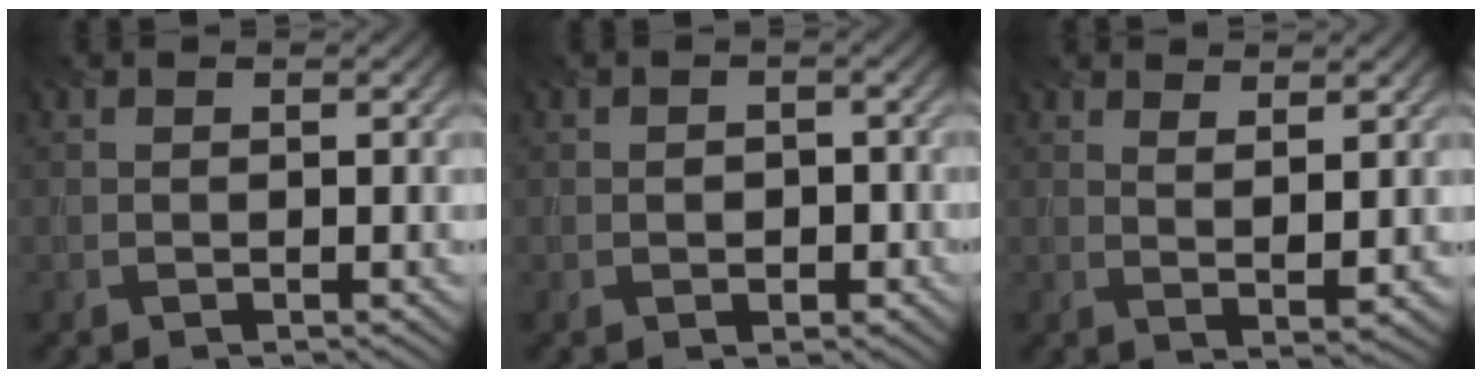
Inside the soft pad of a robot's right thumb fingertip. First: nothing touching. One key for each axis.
{"total": 1.6, "fx": -0.3, "fy": 1.3, "fz": 0.7, "tx": -0.013, "ty": -0.005, "tz": -0.006}
{"total": 2.7, "fx": 2.0, "fy": 0.5, "fz": 1.7, "tx": -0.037, "ty": -0.010, "tz": 0.041}